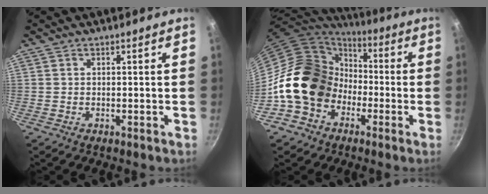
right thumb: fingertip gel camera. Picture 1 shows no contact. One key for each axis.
{"total": 18.6, "fx": -3.0, "fy": 15.3, "fz": 10.2, "tx": -0.141, "ty": 0.062, "tz": -0.052}